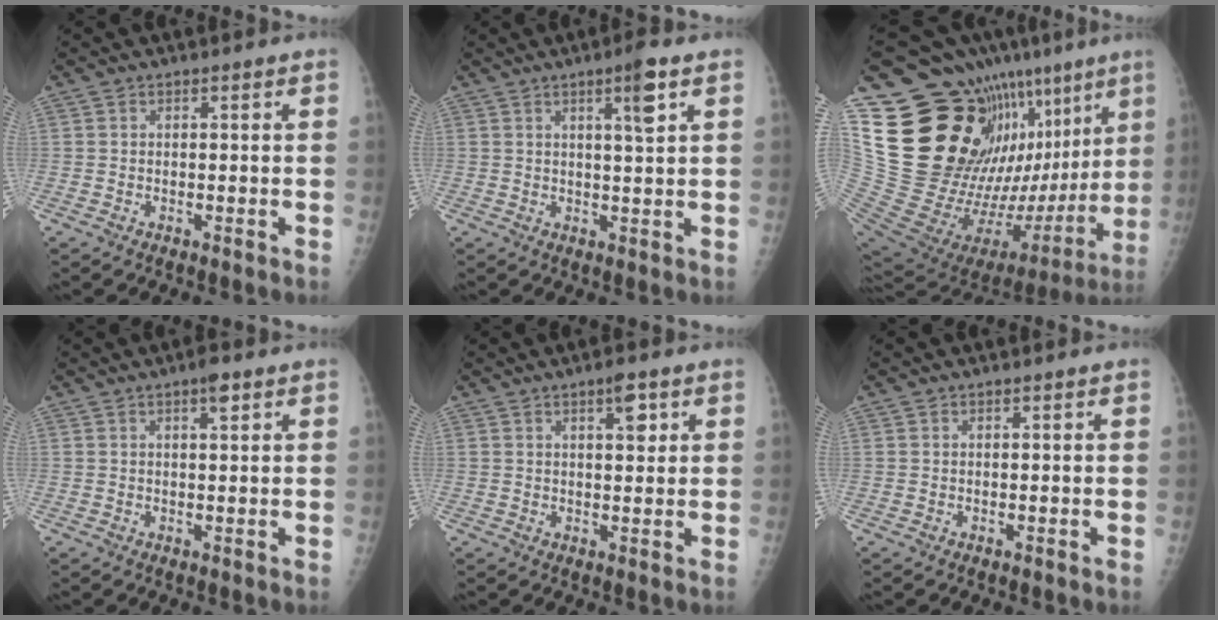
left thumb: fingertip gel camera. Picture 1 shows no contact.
{"total": 5.0, "force": [2.5, 0.3, 4.3], "torque": [-0.062, -0.011, 0.038]}
{"total": 35.0, "force": [12.4, 14.9, 29.1], "torque": [-0.417, -0.027, 0.234]}
{"total": 2.5, "force": [1.5, 0.7, 1.9], "torque": [-0.023, -0.005, 0.019]}
{"total": 3.9, "force": [2.0, 1.5, 3.1], "torque": [-0.035, -0.009, 0.028]}
{"total": 0.0}